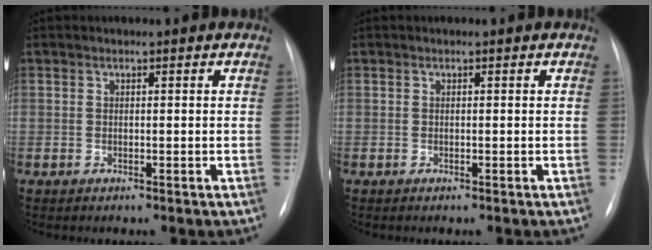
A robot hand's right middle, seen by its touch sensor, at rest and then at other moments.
{"total": 0.0}